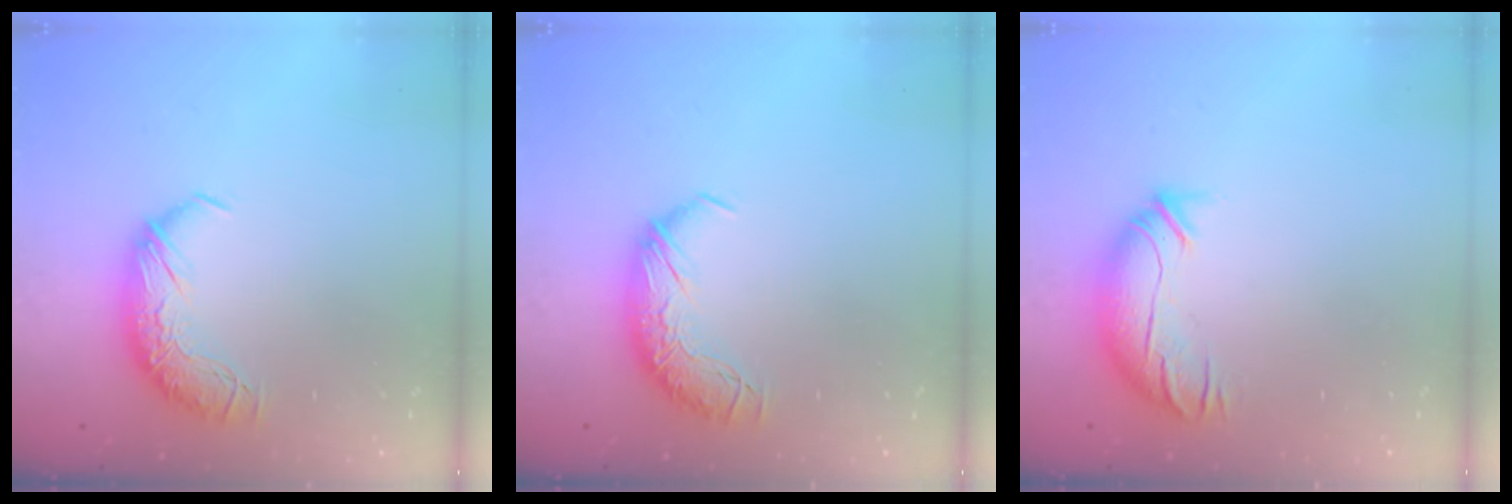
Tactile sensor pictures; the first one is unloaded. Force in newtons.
{"total": 0.0}
{"total": 3.3, "press": 2.6, "slide": 2.1}